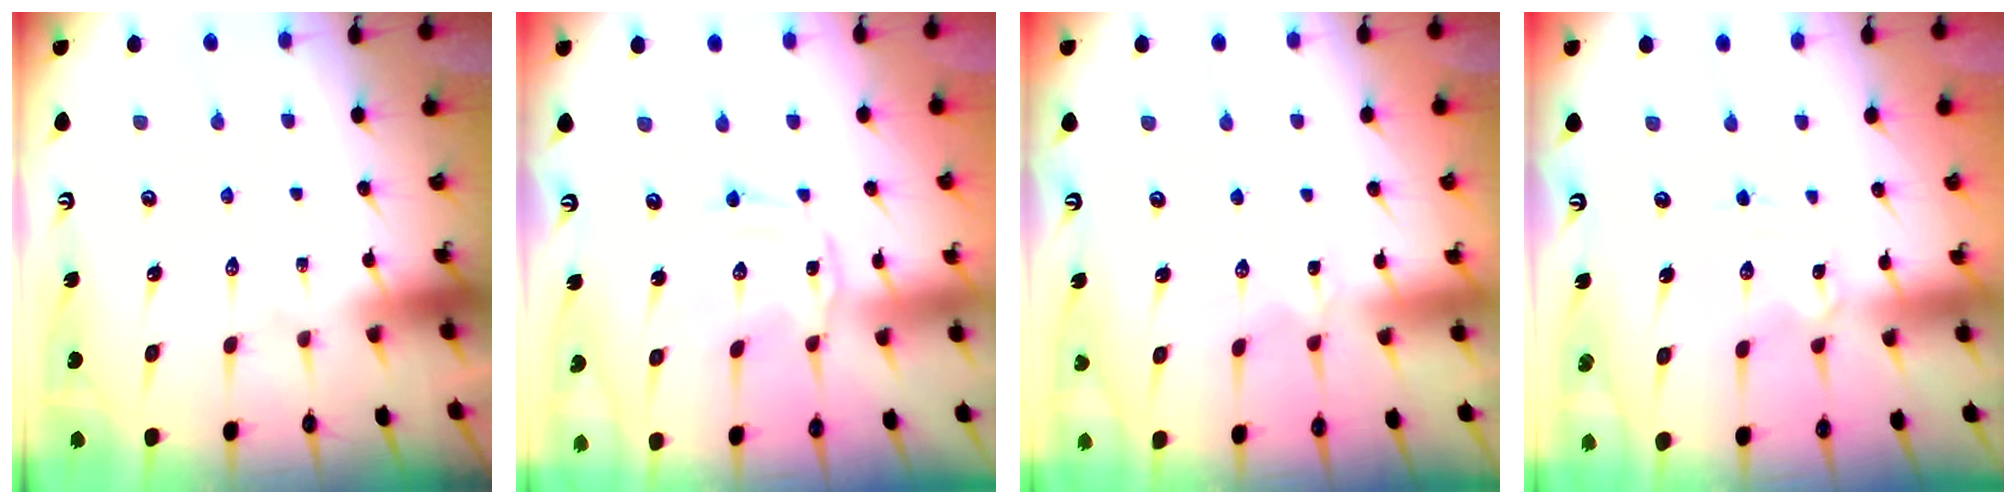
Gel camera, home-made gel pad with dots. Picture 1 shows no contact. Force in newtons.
{"total": 0.8, "press": 0.8, "slide": 0.2}
{"total": 2.2, "press": 2.2, "slide": 0.4}
{"total": 0.8, "press": 0.8, "slide": 0.1}